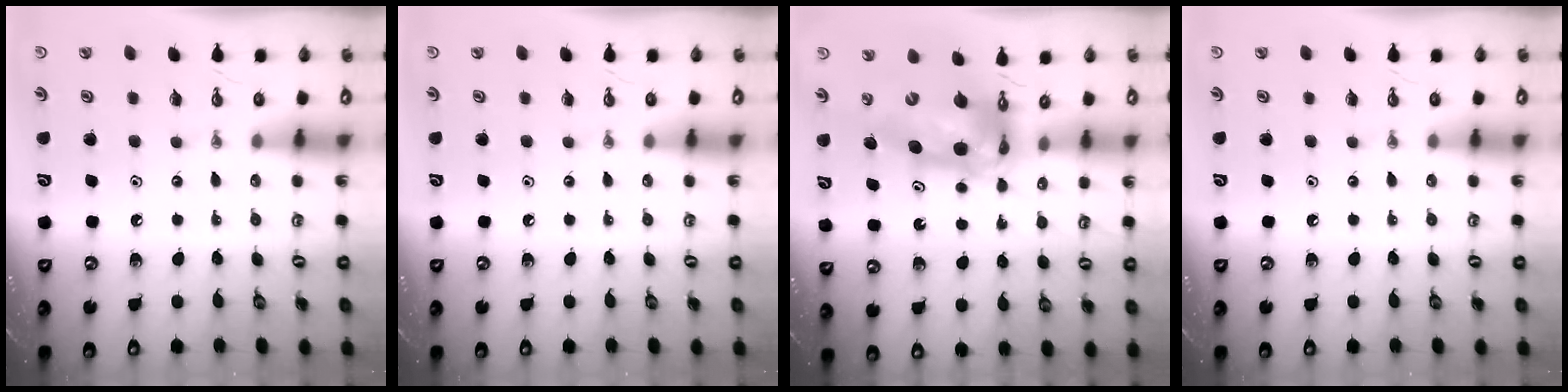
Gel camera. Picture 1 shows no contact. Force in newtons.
{"total": 0.0}
{"total": 12.2, "press": 12.2, "slide": 1.1}
{"total": 0.0}